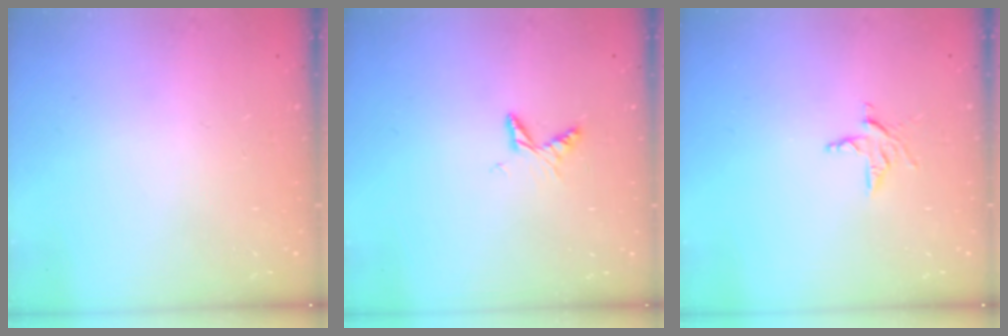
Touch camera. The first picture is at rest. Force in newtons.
{"total": 5.5, "press": 5.5, "slide": 0.6}
{"total": 5.0, "press": 5.0, "slide": 0.3}